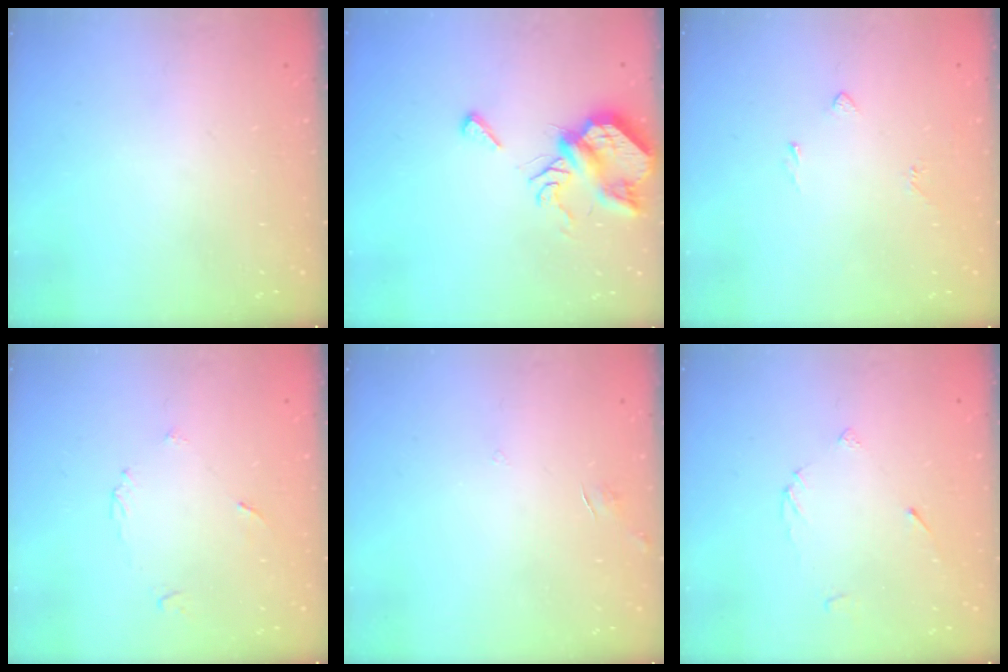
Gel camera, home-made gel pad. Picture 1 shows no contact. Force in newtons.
{"total": 9.2, "press": 9.2, "slide": 0.9}
{"total": 2.3, "press": 2.2, "slide": 0.6}
{"total": 3.6, "press": 3.6, "slide": 0.4}
{"total": 3.4, "press": 3.4, "slide": 0.3}
{"total": 3.6, "press": 3.6, "slide": 0.4}